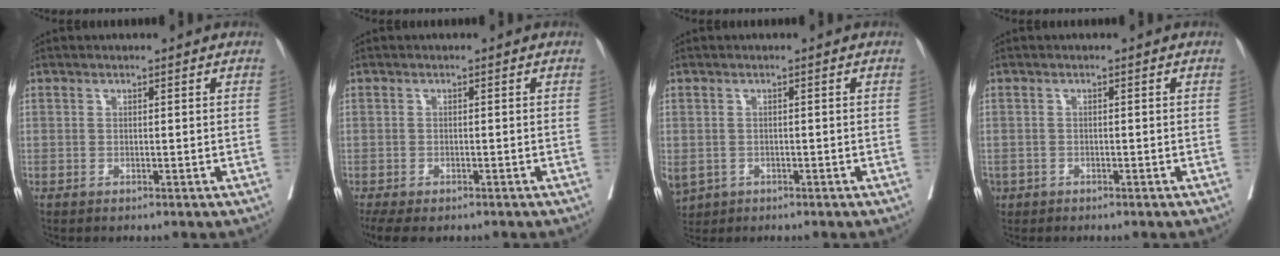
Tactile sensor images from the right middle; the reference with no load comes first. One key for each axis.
{"total": 7.0, "fx": -5.1, "fy": 3.2, "fz": 3.5, "tx": -0.064, "ty": -0.011, "tz": -0.076}
{"total": 6.7, "fx": -2.9, "fy": 5.4, "fz": 2.7, "tx": -0.081, "ty": -0.004, "tz": -0.038}
{"total": 1.3, "fx": -0.8, "fy": 1.0, "fz": 0.1, "tx": -0.006, "ty": 0.002, "tz": -0.012}